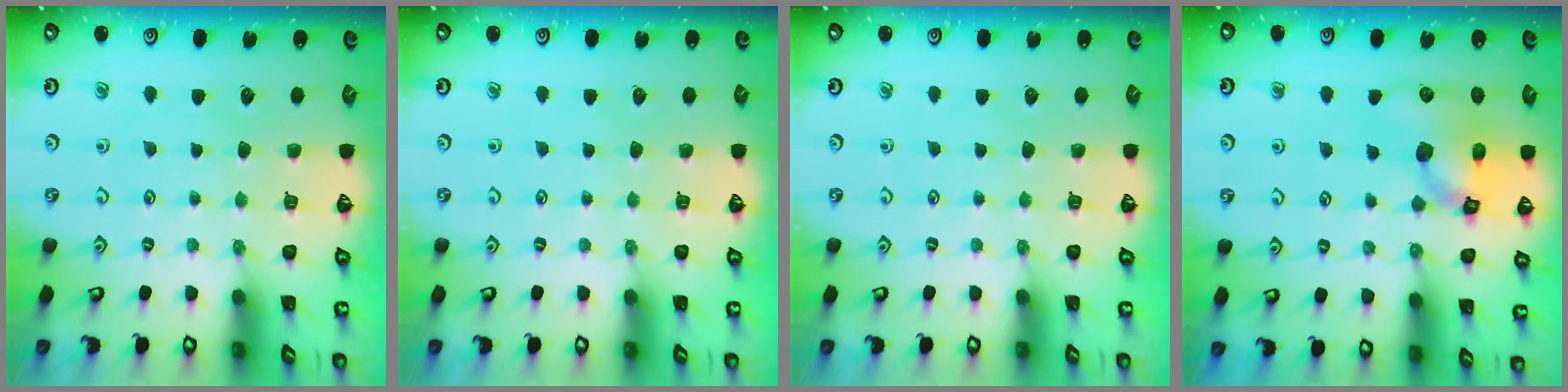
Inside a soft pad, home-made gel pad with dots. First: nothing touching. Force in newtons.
{"total": 0.0}
{"total": 0.0}
{"total": 14.3, "press": 14.1, "slide": 1.9}